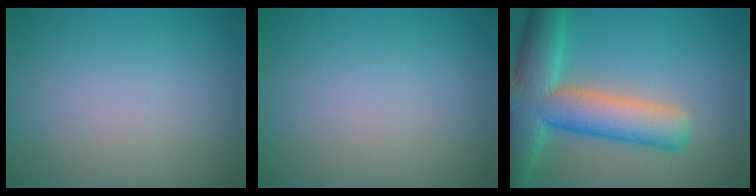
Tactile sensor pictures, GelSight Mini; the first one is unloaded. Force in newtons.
{"total": 0.0}
{"total": 10.0, "press": 9.9, "slide": 0.8}